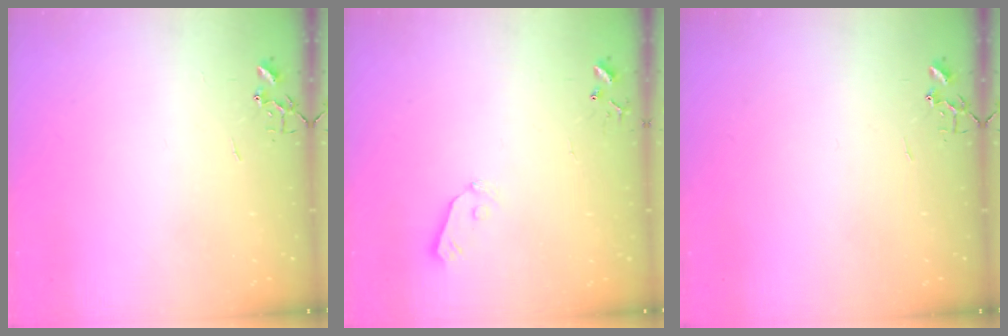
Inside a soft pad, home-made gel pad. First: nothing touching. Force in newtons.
{"total": 4.3, "press": 4.3, "slide": 0.7}
{"total": 0.0}